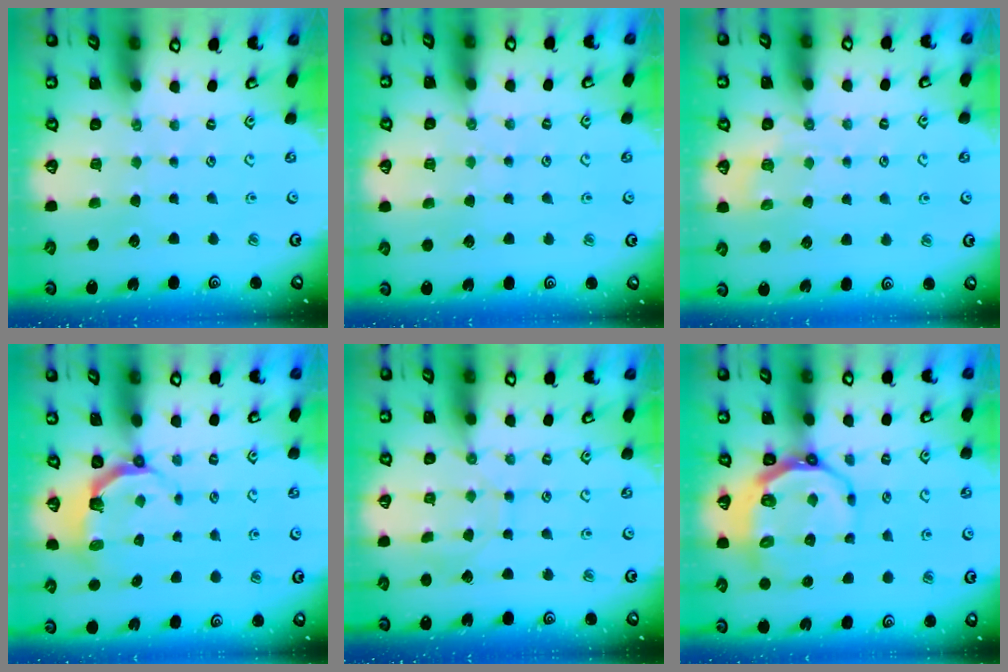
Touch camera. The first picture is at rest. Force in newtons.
{"total": 2.9, "press": 2.9, "slide": 0.2}
{"total": 4.7, "press": 4.6, "slide": 1.2}
{"total": 4.6, "press": 3.0, "slide": 3.5}
{"total": 6.7, "press": 6.7, "slide": 0.4}
{"total": 10.0, "press": 9.2, "slide": 3.8}